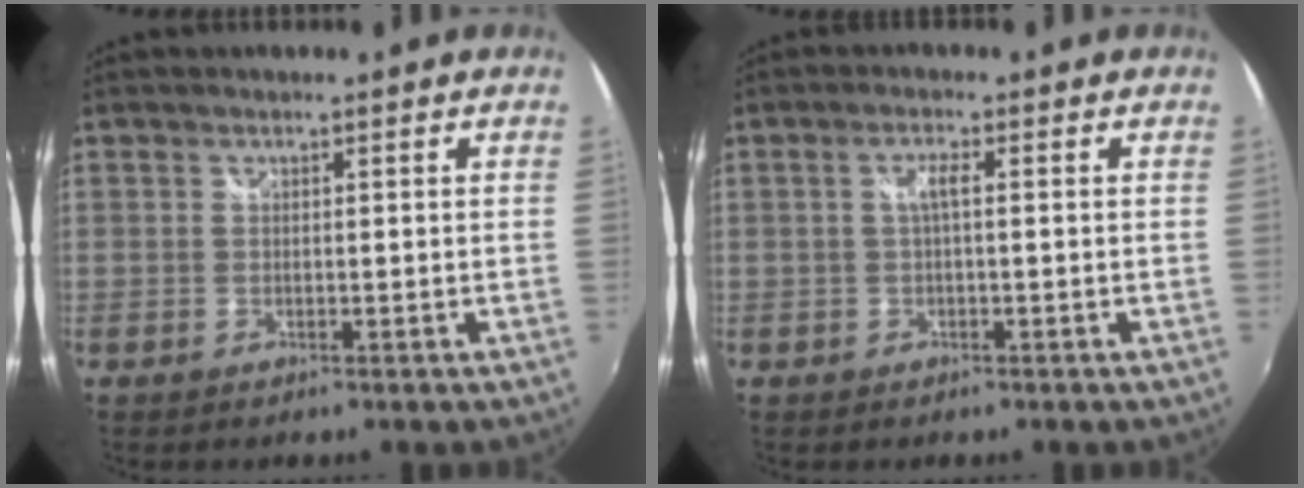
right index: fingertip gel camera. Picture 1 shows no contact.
{"total": 2.1, "force": [0.0, 0.2, 2.1], "torque": [-0.040, 0.004, -0.002]}